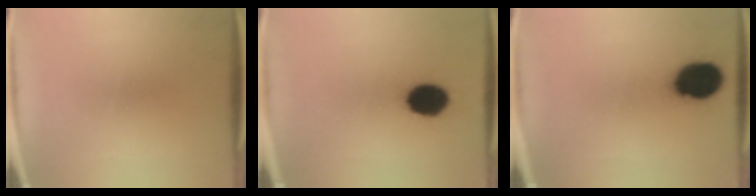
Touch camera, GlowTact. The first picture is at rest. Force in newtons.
{"total": 12.1}
{"total": 14.8}